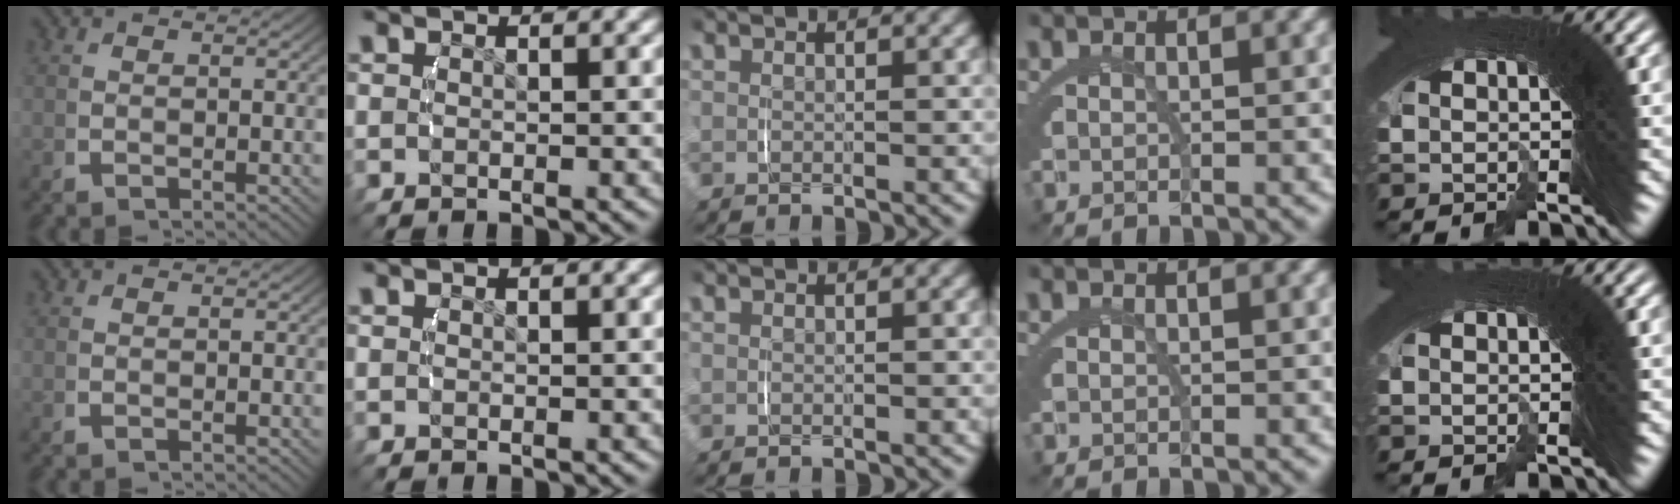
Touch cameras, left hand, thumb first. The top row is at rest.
{}